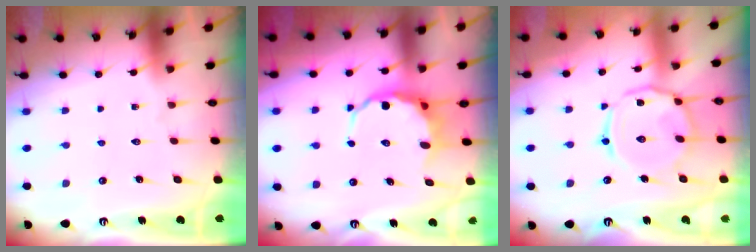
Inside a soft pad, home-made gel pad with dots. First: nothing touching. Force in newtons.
{"total": 7.8, "press": 7.6, "slide": 1.8}
{"total": 10.6, "press": 10.6, "slide": 0.9}